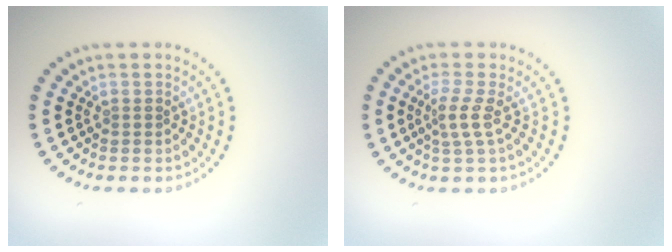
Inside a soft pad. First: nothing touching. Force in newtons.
{"total": 2.1, "press": 1.4, "slide": 1.5}